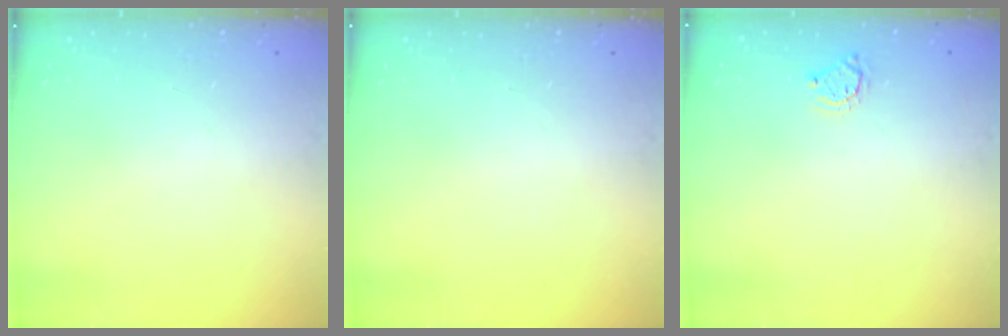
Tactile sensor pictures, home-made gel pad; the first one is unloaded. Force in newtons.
{"total": 0.0}
{"total": 3.6, "press": 3.5, "slide": 0.4}